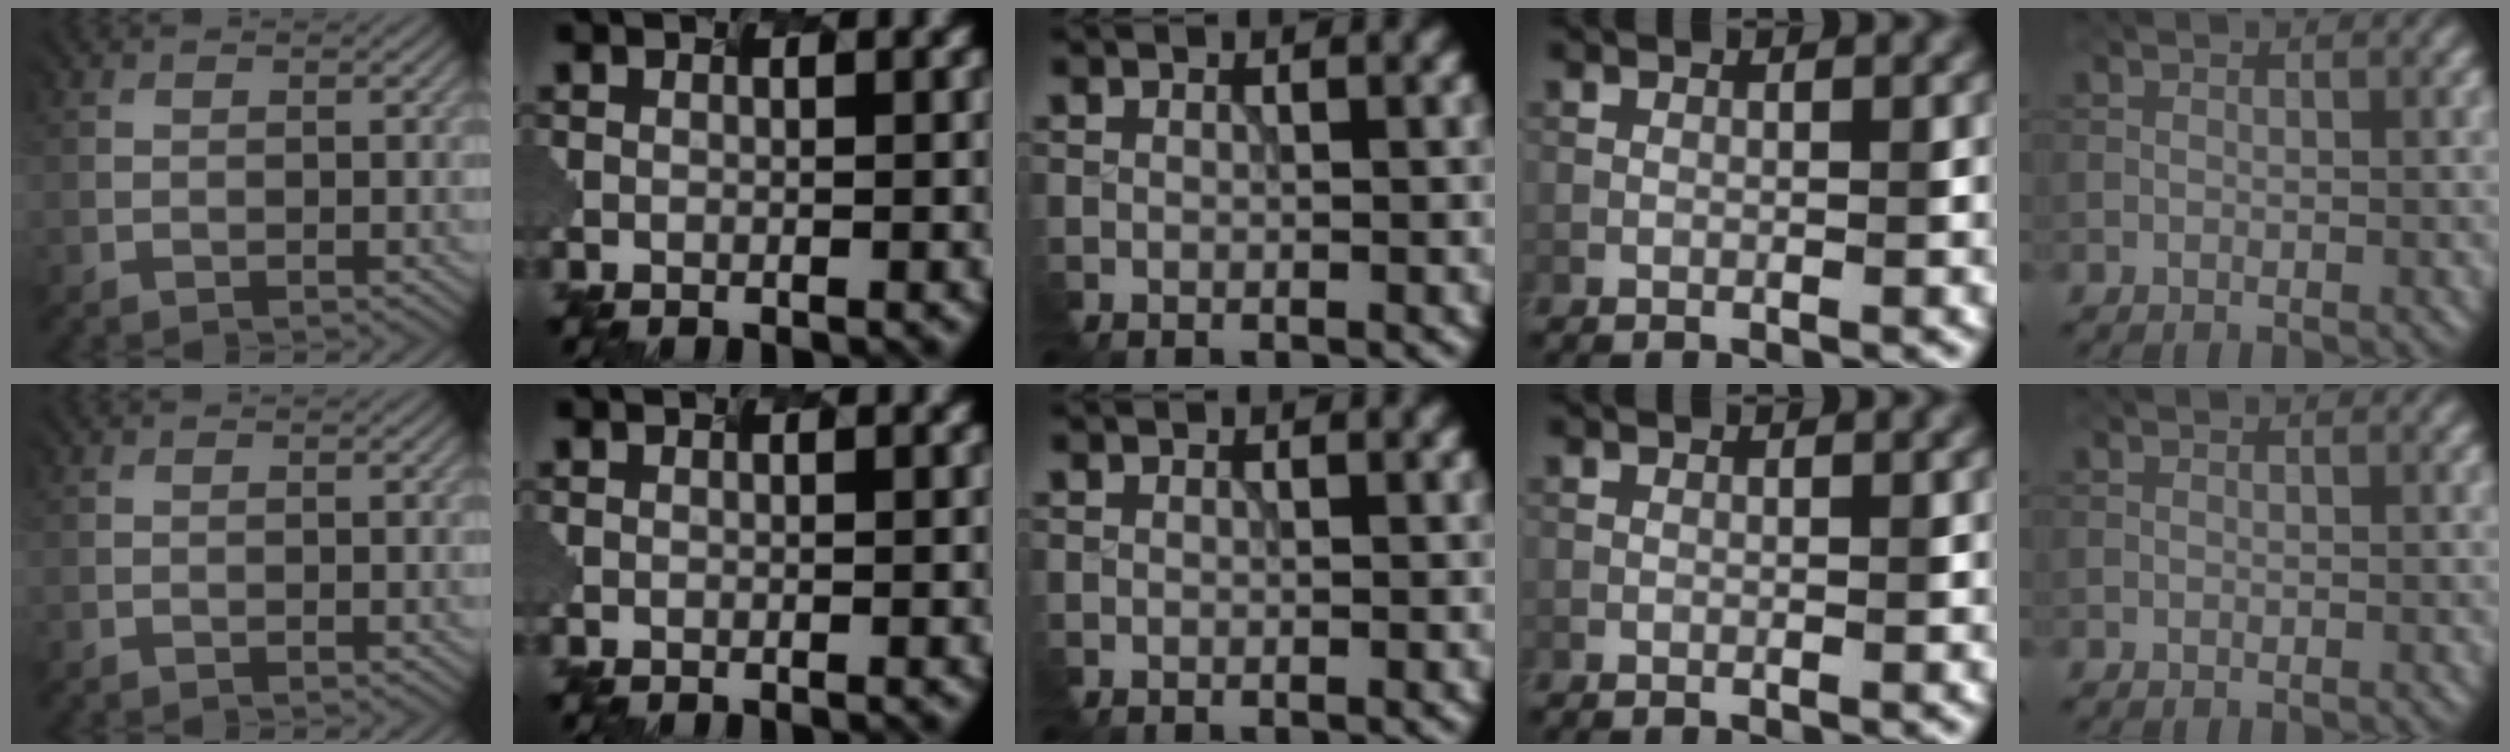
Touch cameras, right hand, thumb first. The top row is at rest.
{}